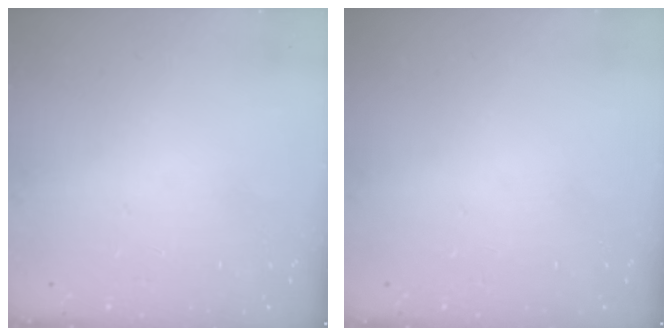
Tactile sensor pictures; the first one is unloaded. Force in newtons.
{"total": 0.0}